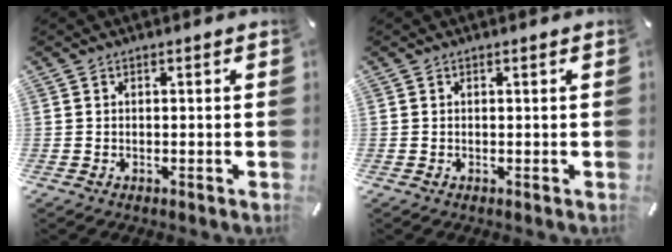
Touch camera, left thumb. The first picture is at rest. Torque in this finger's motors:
{"motor_torque": [0.02, 0.02, -0.06, 0.05, 0.00]}